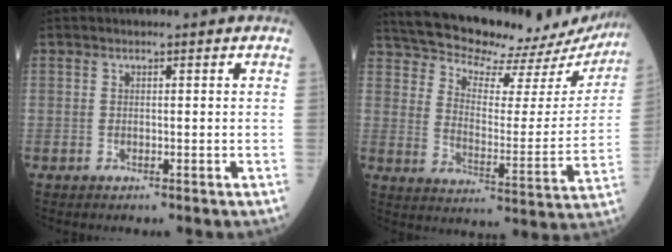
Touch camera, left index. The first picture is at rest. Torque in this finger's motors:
{"motor_torque": [0.76, -1.38, -0.37, 0.02]}